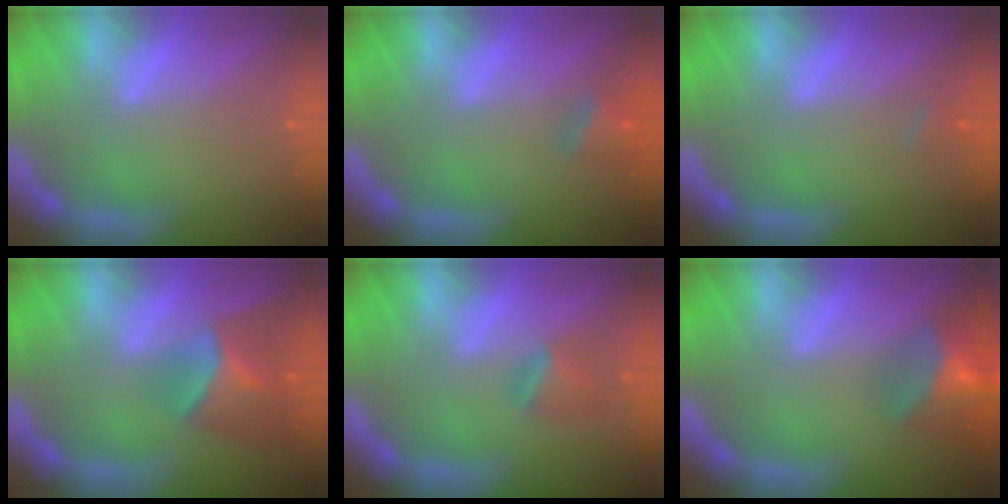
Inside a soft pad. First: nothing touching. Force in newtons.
{"total": 2.4}
{"total": 0.9}
{"total": 6.0}
{"total": 2.4}
{"total": 7.5}